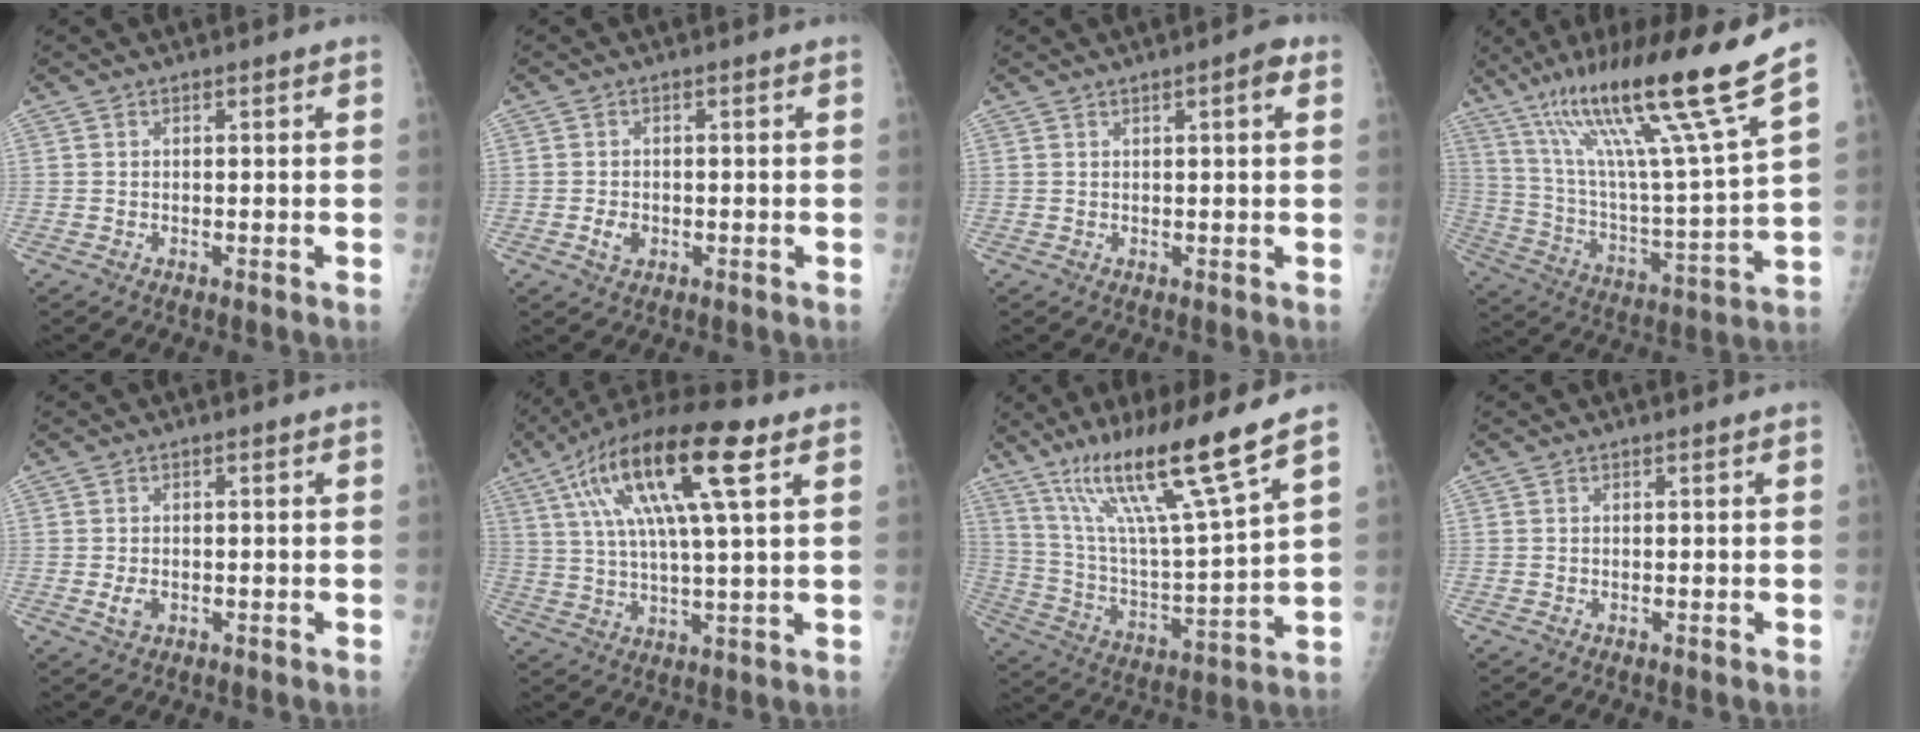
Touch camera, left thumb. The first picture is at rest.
{"total": 2.6, "force": [-0.8, 1.9, 1.6], "torque": [-0.024, 0.002, -0.011]}
{"total": 2.8, "force": [1.1, 0.6, 2.5], "torque": [-0.033, 0.001, 0.012]}
{"total": 22.9, "force": [15.6, -0.2, 16.8], "torque": [-0.262, -0.072, 0.274]}
{"total": 2.4, "force": [-0.6, 1.6, 1.7], "torque": [-0.031, -0.001, -0.009]}
{"total": 19.7, "force": [8.1, 4.7, 17.4], "torque": [-0.329, 0.007, 0.136]}
{"total": 19.0, "force": [13.0, 0.2, 13.9], "torque": [-0.230, -0.066, 0.237]}
{"total": 0.0}